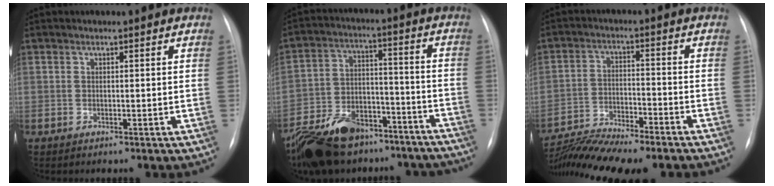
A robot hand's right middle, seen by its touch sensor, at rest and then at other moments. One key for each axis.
{"total": 23.1, "fx": -17.5, "fy": 11.3, "fz": 9.8, "tx": -0.178, "ty": 0.015, "tz": -0.257}
{"total": 12.7, "fx": -11.3, "fy": 0.7, "fz": 5.7, "tx": -0.099, "ty": -0.004, "tz": -0.184}